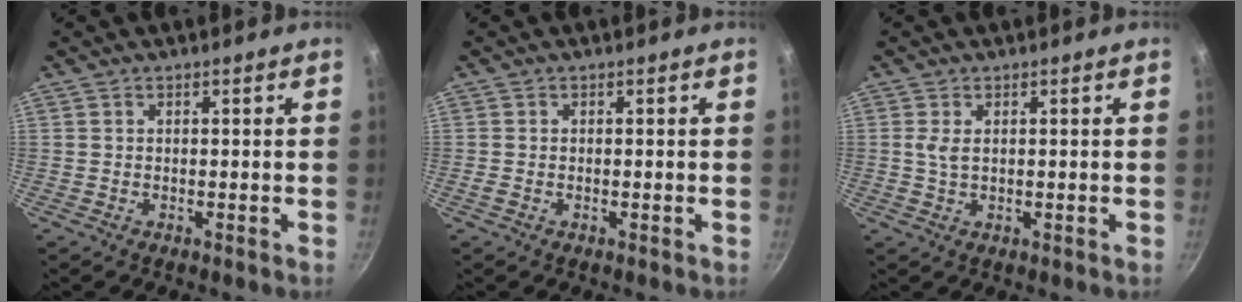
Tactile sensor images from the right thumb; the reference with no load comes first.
{"total": 0.7, "force": [-0.2, 0.4, 0.5], "torque": [-0.013, 0.001, -0.007]}
{"total": 2.3, "force": [0.5, 1.2, 1.9], "torque": [-0.036, 0.000, 0.011]}